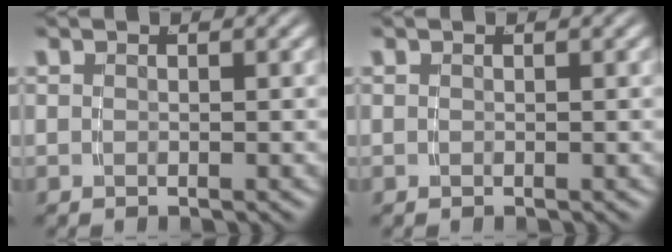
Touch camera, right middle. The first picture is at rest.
{"total": 0.0}